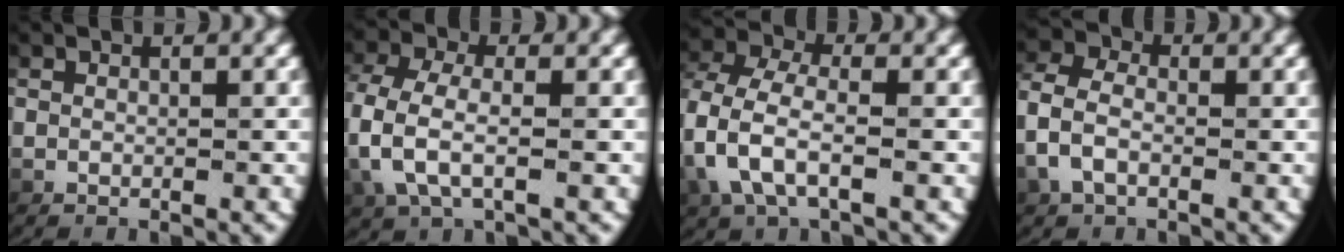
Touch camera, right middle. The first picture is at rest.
{"total": 4.1, "force": [-0.6, 2.4, 3.3], "torque": [-0.097, -0.010, -0.002]}
{"total": 4.4, "force": [-0.4, 2.9, 3.3], "torque": [-0.092, -0.013, -0.003]}
{"total": 3.3, "force": [-0.6, 2.5, 2.0], "torque": [-0.059, -0.002, -0.013]}